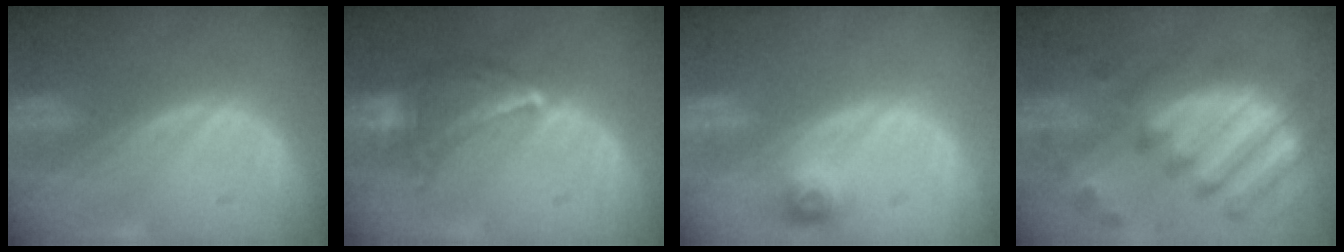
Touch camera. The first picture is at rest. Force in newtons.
{"total": 7.0, "press": 6.4, "slide": 2.9}
{"total": 2.3, "press": 2.2, "slide": 0.7}
{"total": 12.1, "press": 10.4, "slide": 6.1}